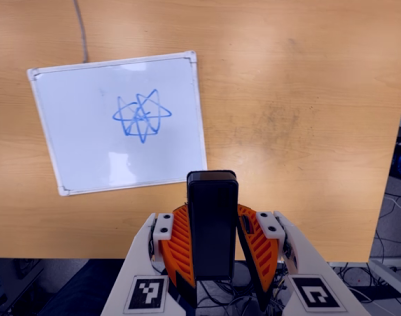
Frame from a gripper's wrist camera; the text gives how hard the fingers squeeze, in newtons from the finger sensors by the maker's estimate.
{"total": 5.2, "left": 4.8, "right": 5.7}